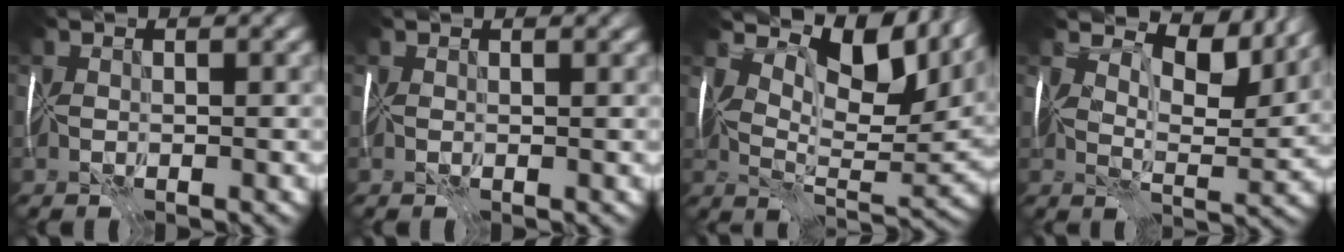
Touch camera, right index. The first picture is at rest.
{"total": 1.7, "force": [1.4, 0.5, 0.9], "torque": [-0.005, 0.005, 0.016]}
{"total": 11.5, "force": [6.1, 5.1, 8.4], "torque": [-0.135, 0.001, 0.111]}
{"total": 8.1, "force": [6.3, 2.6, 4.4], "torque": [-0.073, 0.001, 0.092]}